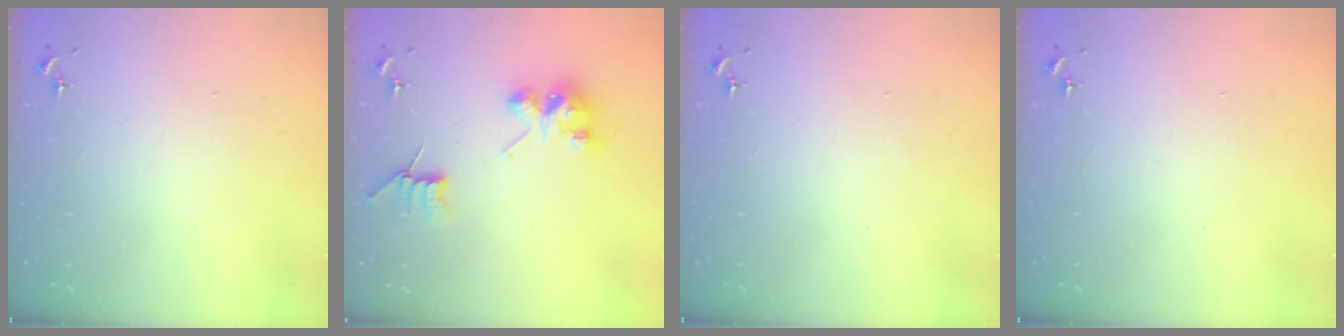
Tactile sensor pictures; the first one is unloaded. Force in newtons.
{"total": 9.1, "press": 9.0, "slide": 1.0}
{"total": 0.0}
{"total": 0.0}